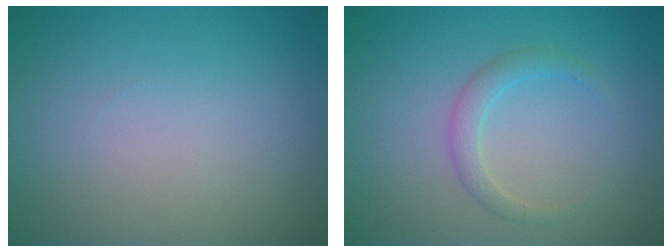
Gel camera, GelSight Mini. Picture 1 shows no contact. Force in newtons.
{"total": 1.7, "press": 1.7, "slide": 0.2}